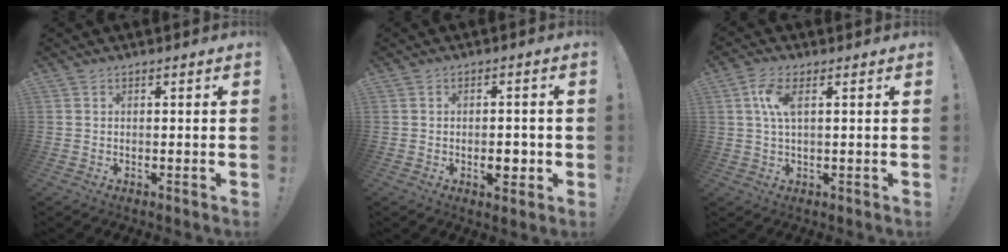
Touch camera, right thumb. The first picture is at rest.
{"total": 4.1, "force": [-1.4, 2.3, 3.1], "torque": [-0.041, 0.006, -0.024]}
{"total": 6.0, "force": [1.8, 2.3, 5.2], "torque": [-0.108, 0.001, 0.031]}